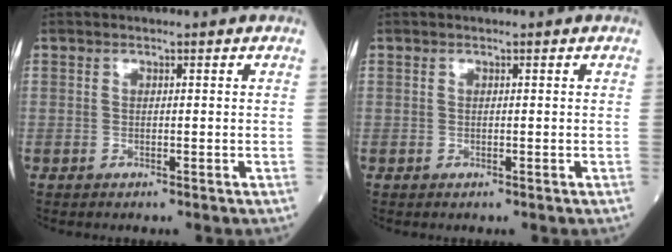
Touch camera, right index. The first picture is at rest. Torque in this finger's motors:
{"motor_torque": [0.21, 0.14, 0.11, 0.02]}